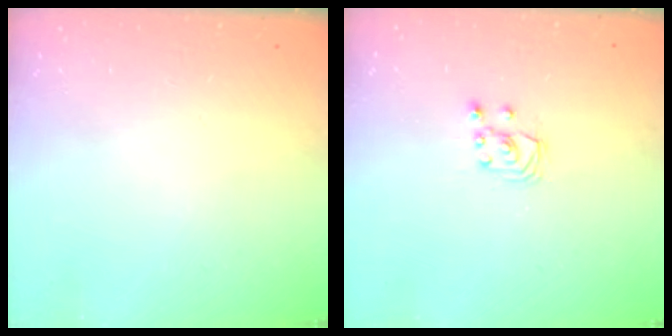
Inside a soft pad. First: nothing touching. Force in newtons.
{"total": 2.6, "press": 2.6, "slide": 0.3}